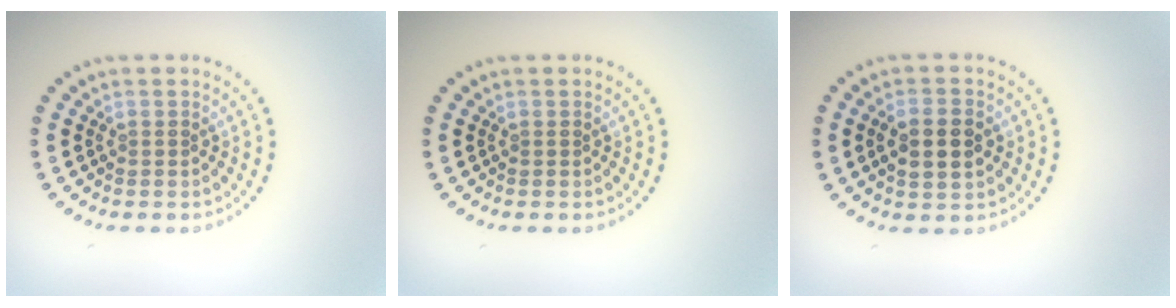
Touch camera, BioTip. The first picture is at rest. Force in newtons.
{"total": 0.0}
{"total": 3.3, "press": 3.3, "slide": 0.4}